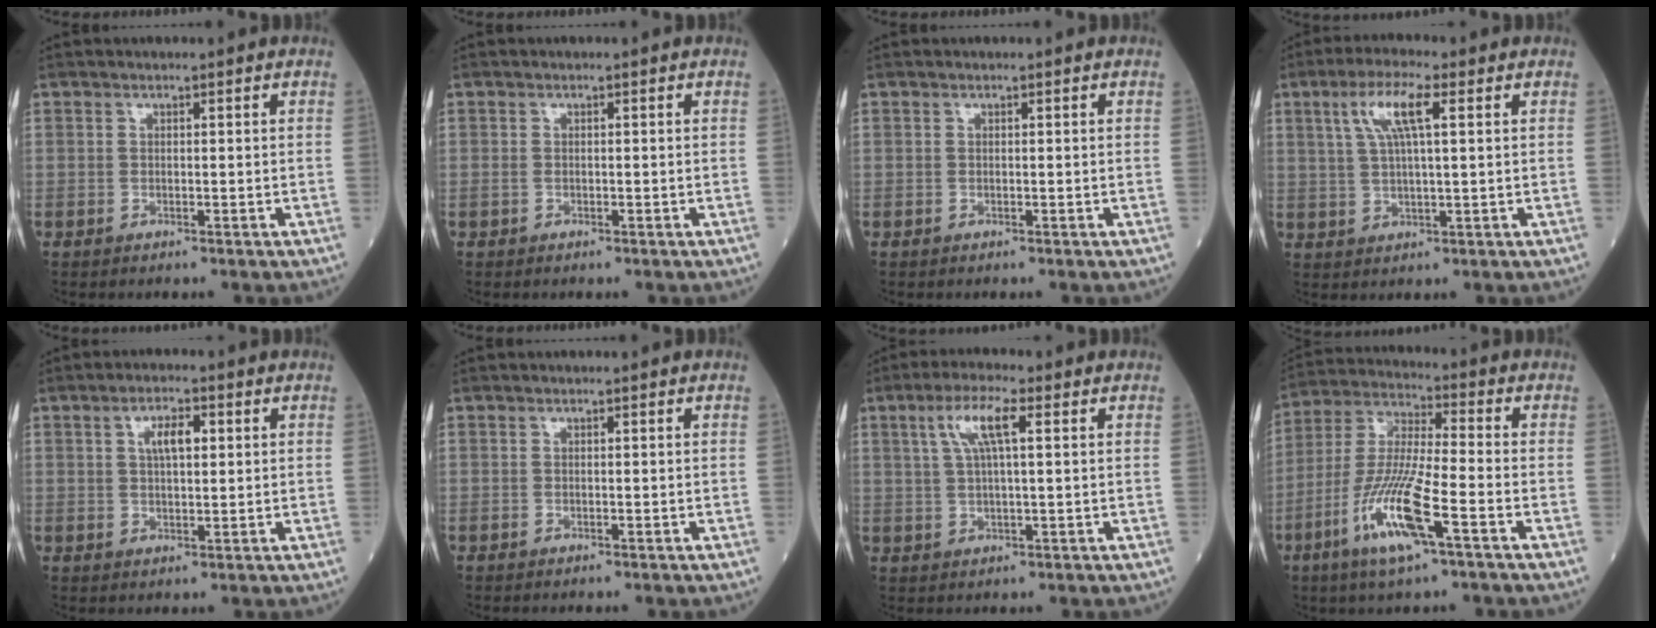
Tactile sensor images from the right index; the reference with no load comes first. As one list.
[{"total": 0.6, "force": [-0.2, 0.3, 0.4], "torque": [-0.013, 0.000, -0.003]}, {"total": 0.0}, {"total": 7.1, "force": [2.8, 1.0, 6.5], "torque": [-0.133, 0.014, 0.054]}, {"total": 4.3, "force": [1.3, 1.5, 3.8], "torque": [-0.067, 0.006, 0.022]}, {"total": 0.0}, {"total": 6.3, "force": [2.3, 0.9, 5.8], "torque": [-0.118, 0.014, 0.046]}, {"total": 13.4, "force": [-5.9, 1.2, 12.0], "torque": [-0.251, -0.014, -0.113]}]